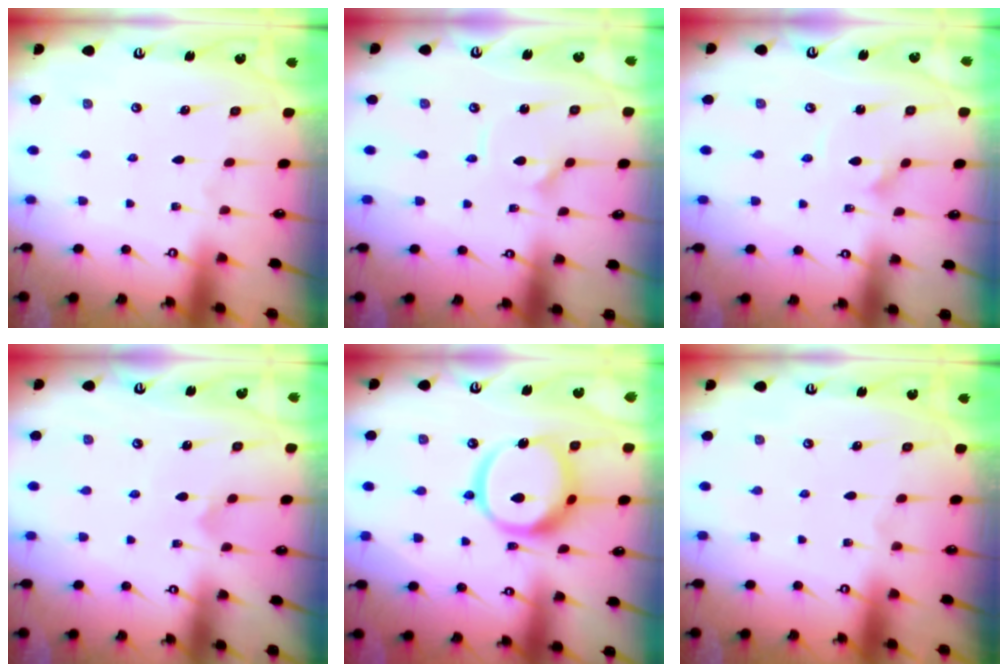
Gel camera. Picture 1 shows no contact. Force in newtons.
{"total": 2.9, "press": 2.8, "slide": 0.4}
{"total": 1.6, "press": 1.6, "slide": 0.2}
{"total": 2.5, "press": 2.5, "slide": 0.3}
{"total": 15.7, "press": 15.7, "slide": 1.5}
{"total": 0.0}